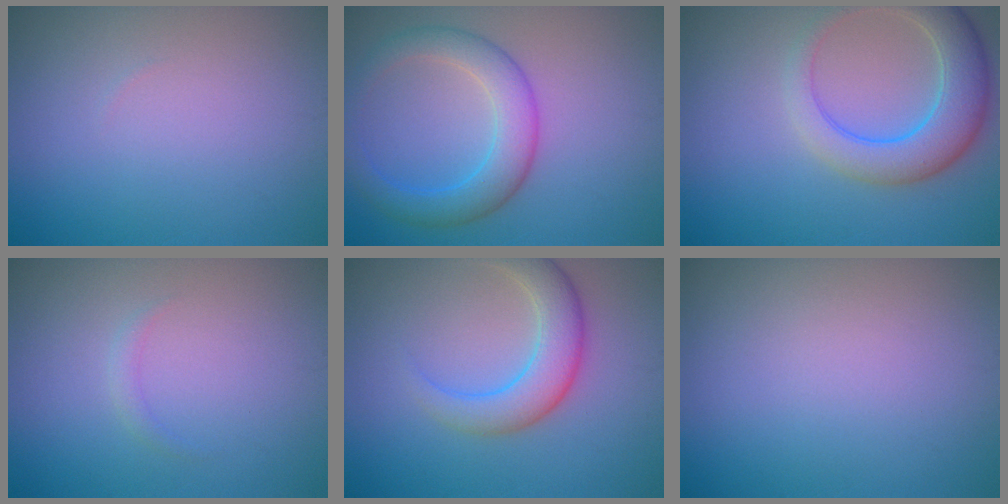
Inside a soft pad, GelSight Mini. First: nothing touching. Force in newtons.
{"total": 4.7, "press": 4.7, "slide": 0.1}
{"total": 5.8, "press": 5.8, "slide": 0.2}
{"total": 0.8, "press": 0.8, "slide": 0.0}
{"total": 4.5, "press": 4.5, "slide": 0.1}
{"total": 0.0}